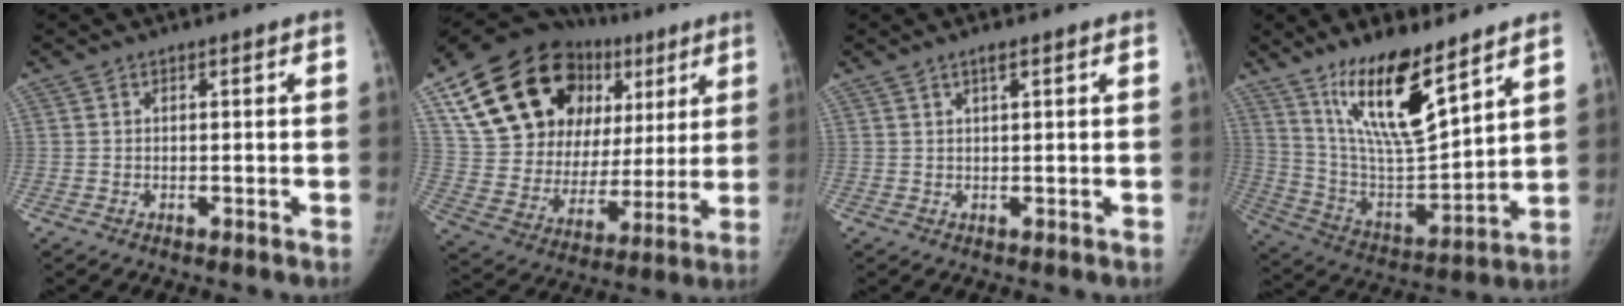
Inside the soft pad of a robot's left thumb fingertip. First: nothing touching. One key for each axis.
{"total": 29.1, "fx": 12.1, "fy": 18.9, "fz": 18.5, "tx": -0.251, "ty": 0.030, "tz": 0.214}
{"total": 1.4, "fx": 0.9, "fy": 0.2, "fz": 1.1, "tx": -0.020, "ty": 0.000, "tz": 0.017}
{"total": 18.5, "fx": 12.0, "fy": 5.1, "fz": 13.1, "tx": -0.205, "ty": -0.071, "tz": 0.231}